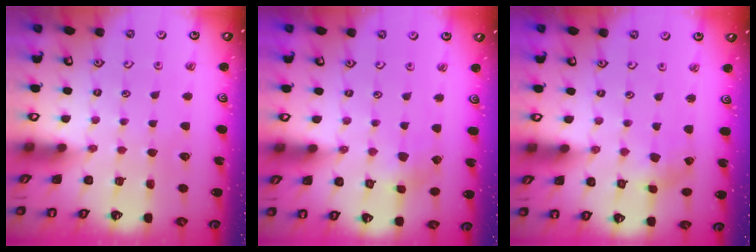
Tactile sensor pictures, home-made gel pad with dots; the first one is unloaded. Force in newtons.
{"total": 2.4, "press": 2.4, "slide": 0.2}
{"total": 1.0, "press": 1.0, "slide": 0.2}